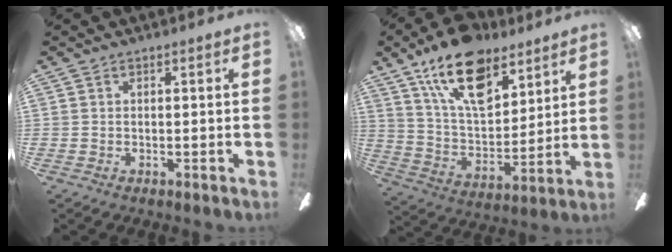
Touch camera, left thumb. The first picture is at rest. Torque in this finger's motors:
{"motor_torque": [0.52, 0.31, 1.40, -1.37, 0.43]}